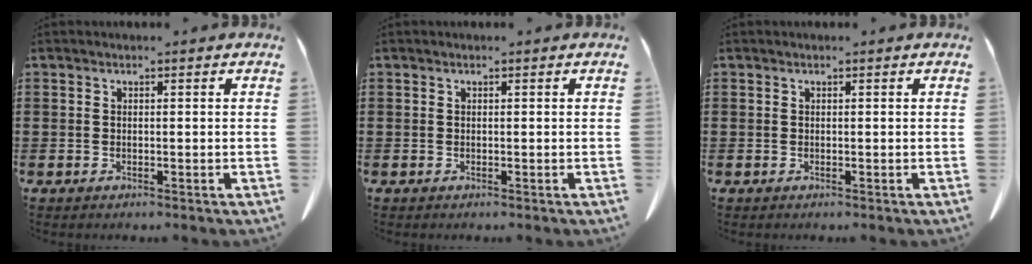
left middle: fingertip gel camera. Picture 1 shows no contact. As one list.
[{"total": 0.0}, {"total": 0.0}]